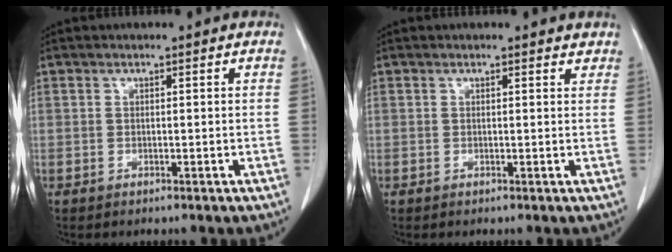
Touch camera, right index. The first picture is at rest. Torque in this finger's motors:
{"motor_torque": [-0.10, 0.08, 0.03, -0.01]}